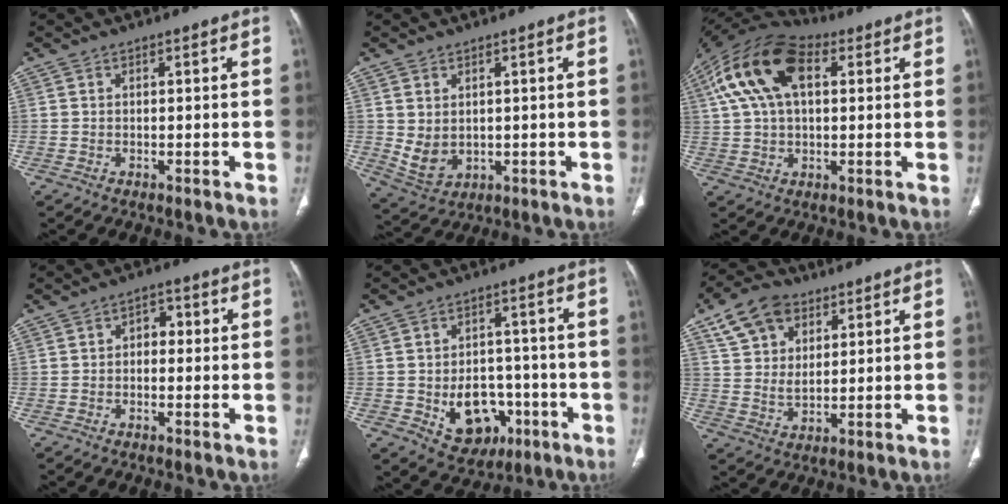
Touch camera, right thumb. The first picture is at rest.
{"total": 5.7, "force": [0.6, 4.2, 3.9], "torque": [-0.069, -0.009, 0.035]}
{"total": 17.2, "force": [5.5, 9.6, 13.1], "torque": [-0.245, 0.028, 0.091]}
{"total": 3.4, "force": [0.1, 2.3, 2.5], "torque": [-0.018, 0.013, -0.007]}
{"total": 12.0, "force": [-3.8, 8.8, 7.1], "torque": [-0.066, 0.024, -0.041]}
{"total": 10.9, "force": [5.7, 7.1, 6.0], "torque": [-0.092, -0.011, 0.108]}